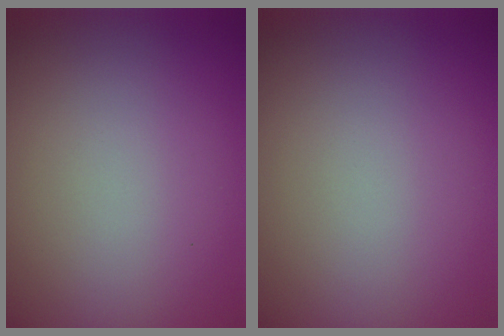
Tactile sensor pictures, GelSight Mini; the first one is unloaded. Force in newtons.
{"total": 0.0}